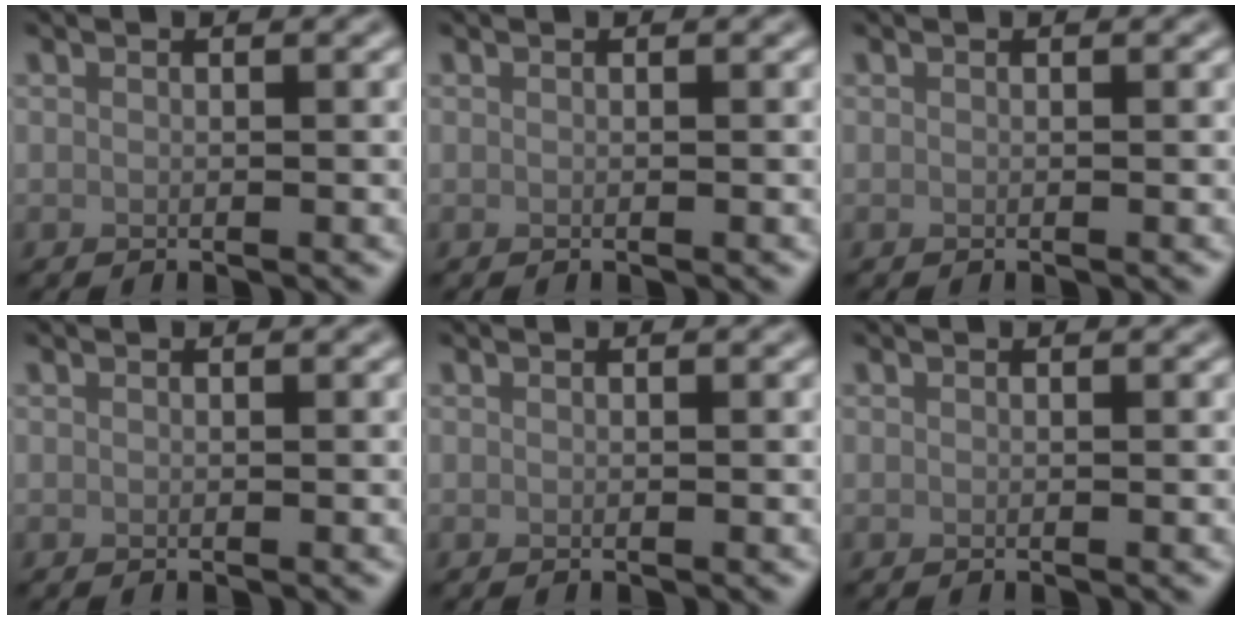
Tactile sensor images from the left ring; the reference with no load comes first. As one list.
[{"total": 0.0}, {"total": 0.0}, {"total": 0.0}, {"total": 0.0}, {"total": 0.0}]